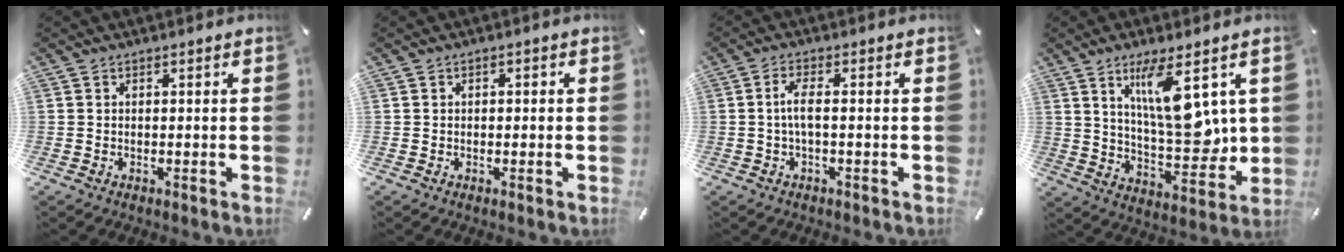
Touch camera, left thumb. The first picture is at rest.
{"total": 1.1, "force": [-0.3, 1.0, 0.4], "torque": [-0.008, 0.005, -0.008]}
{"total": 4.6, "force": [-0.3, 1.1, 4.4], "torque": [-0.089, 0.001, -0.011]}
{"total": 15.5, "force": [7.2, 5.3, 12.7], "torque": [-0.208, -0.042, 0.115]}